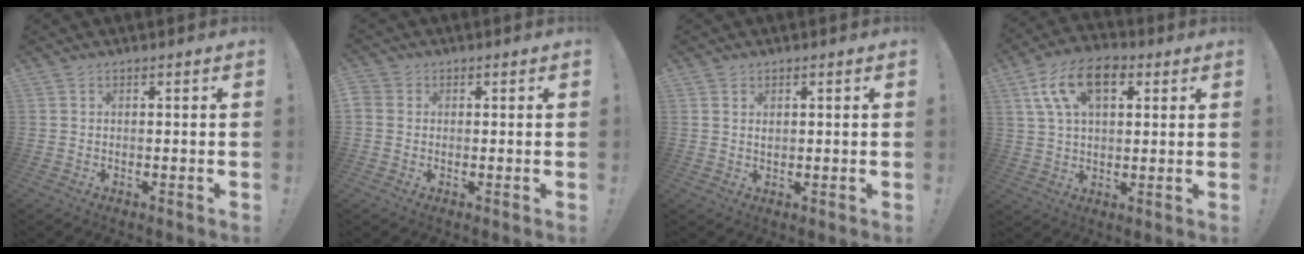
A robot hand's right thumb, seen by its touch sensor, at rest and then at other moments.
{"total": 2.9, "force": [0.2, 2.6, 1.2], "torque": [-0.028, 0.011, 0.008]}
{"total": 1.3, "force": [0.9, 0.8, 0.2], "torque": [0.011, -0.005, 0.014]}
{"total": 14.8, "force": [6.1, 8.7, 10.3], "torque": [-0.185, -0.003, 0.113]}